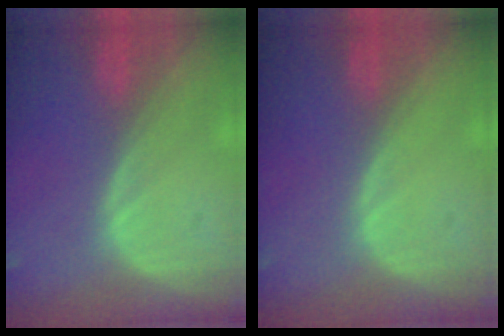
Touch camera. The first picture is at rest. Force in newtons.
{"total": 0.0}